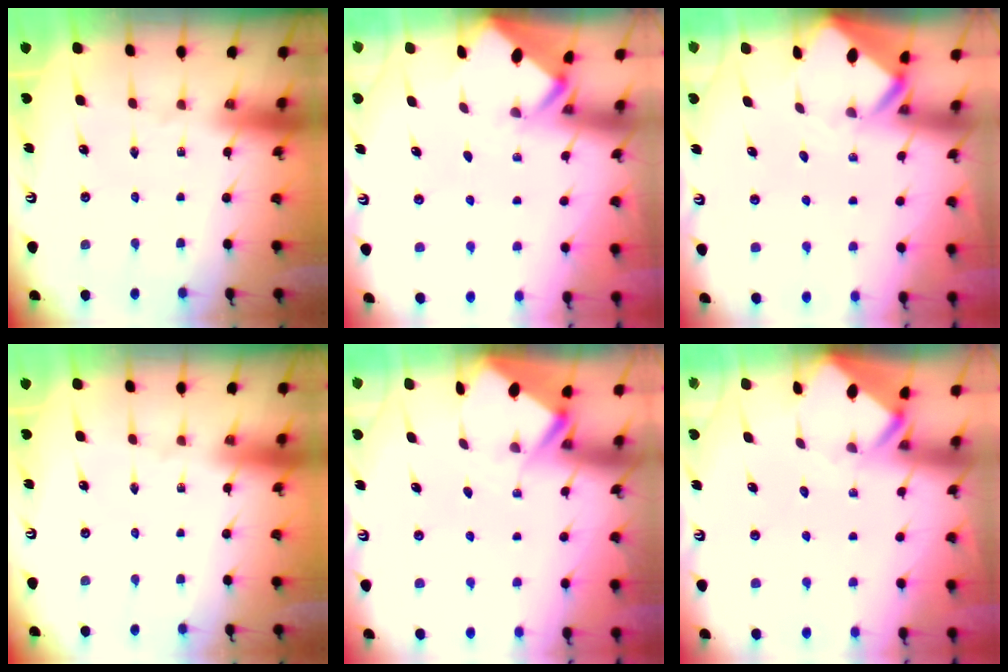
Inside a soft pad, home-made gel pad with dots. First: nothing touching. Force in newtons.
{"total": 2.1, "press": 2.1, "slide": 0.2}
{"total": 3.1, "press": 3.1, "slide": 0.2}
{"total": 0.0}
{"total": 2.7, "press": 2.7, "slide": 0.4}
{"total": 3.9, "press": 3.9, "slide": 0.4}